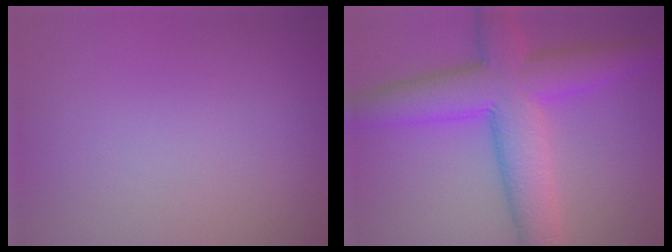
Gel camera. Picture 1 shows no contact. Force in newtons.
{"total": 9.2, "press": 9.2, "slide": 0.2}